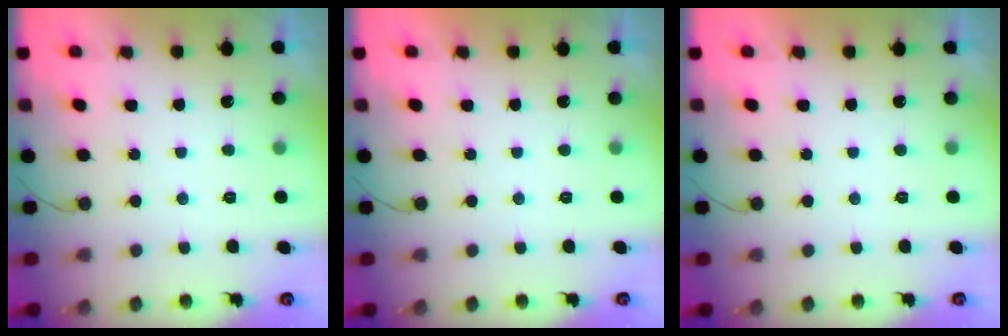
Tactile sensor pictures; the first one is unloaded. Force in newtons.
{"total": 1.8, "press": 1.8, "slide": 0.0}
{"total": 1.7, "press": 1.7, "slide": 0.1}